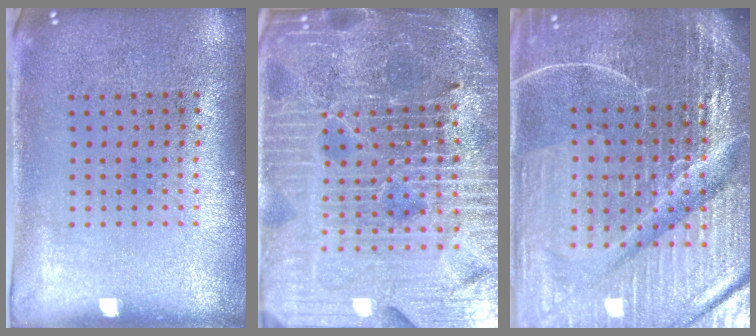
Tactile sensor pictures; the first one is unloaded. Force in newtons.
{"total": 6.6, "press": 5.8, "slide": 3.0}
{"total": 7.1, "press": 6.2, "slide": 3.5}